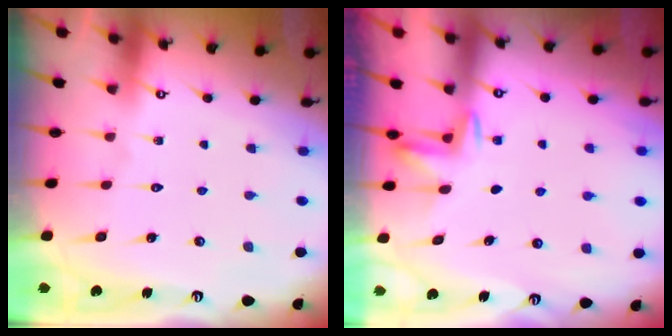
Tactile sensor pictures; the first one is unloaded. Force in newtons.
{"total": 2.3, "press": 2.2, "slide": 0.4}